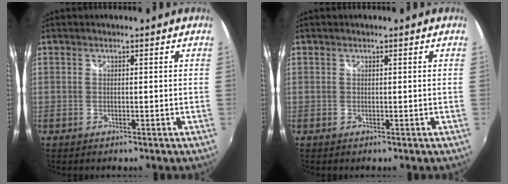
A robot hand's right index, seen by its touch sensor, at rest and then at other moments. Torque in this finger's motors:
{"motor_torque": [-0.03, 0.08, 0.03, 0.01]}